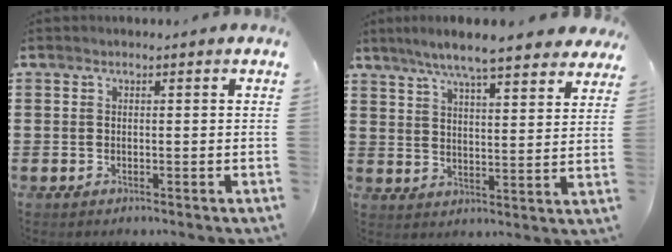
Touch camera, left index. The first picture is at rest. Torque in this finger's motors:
{"motor_torque": [1.18, -0.96, 1.05, 0.21]}